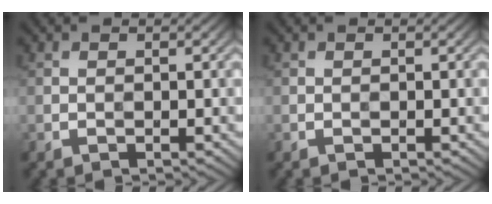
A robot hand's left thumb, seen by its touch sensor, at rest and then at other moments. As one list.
[{"total": 0.0}]